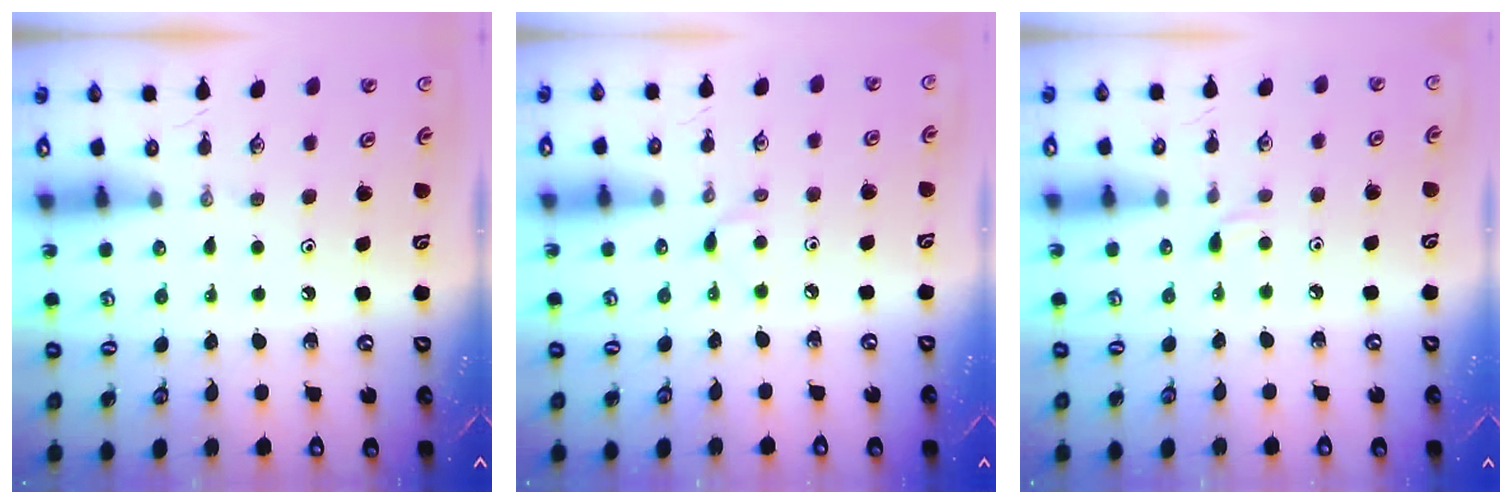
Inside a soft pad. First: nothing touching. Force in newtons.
{"total": 4.5, "press": 4.5, "slide": 0.5}
{"total": 3.7, "press": 3.6, "slide": 0.5}